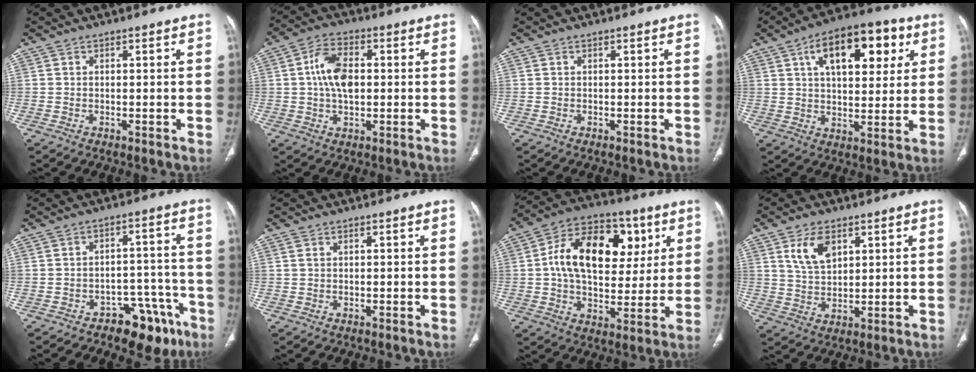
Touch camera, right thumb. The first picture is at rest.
{"total": 9.0, "force": [0.9, 5.3, 7.2], "torque": [-0.128, 0.011, 0.013]}
{"total": 0.0}
{"total": 17.3, "force": [6.9, 8.7, 13.2], "torque": [-0.159, -0.001, 0.104]}
{"total": 10.2, "force": [-7.1, 5.0, 5.3], "torque": [-0.041, 0.073, -0.102]}
{"total": 0.9, "force": [0.4, 0.5, 0.6], "torque": [-0.016, 0.010, 0.013]}
{"total": 20.5, "force": [4.8, 12.9, 15.2], "torque": [-0.220, 0.008, 0.072]}
{"total": 7.2, "force": [3.3, 4.1, 4.9], "torque": [-0.081, -0.016, 0.070]}